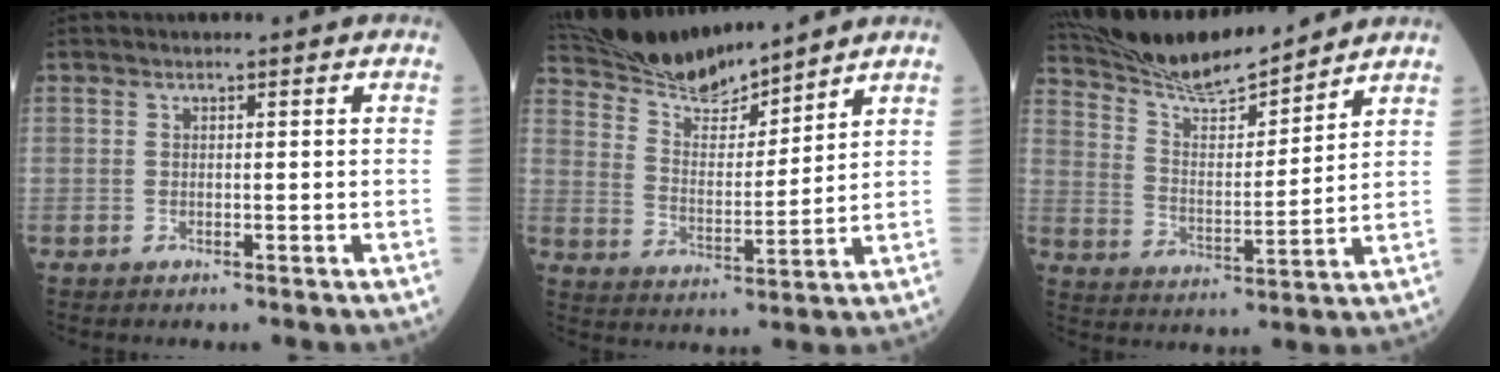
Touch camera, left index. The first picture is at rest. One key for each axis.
{"total": 11.8, "fx": 11.4, "fy": 1.0, "fz": 2.9, "tx": -0.065, "ty": 0.001, "tz": 0.215}
{"total": 13.4, "fx": 12.7, "fy": 0.6, "fz": 4.0, "tx": -0.084, "ty": 0.005, "tz": 0.229}